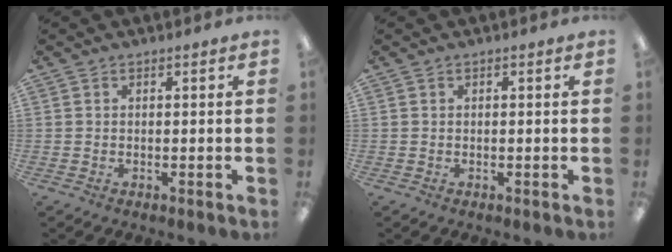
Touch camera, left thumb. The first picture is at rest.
{"total": 0.0}